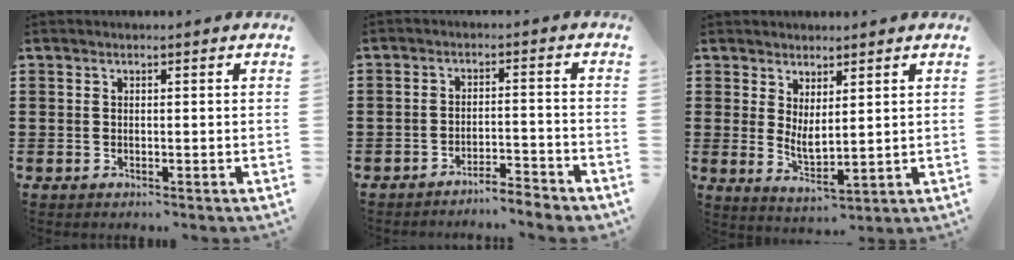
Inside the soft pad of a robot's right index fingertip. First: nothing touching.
{"total": 3.5, "force": [-3.5, -0.2, 0.5], "torque": [-0.014, -0.001, -0.075]}
{"total": 2.9, "force": [1.5, 0.8, 2.3], "torque": [-0.050, -0.008, 0.029]}